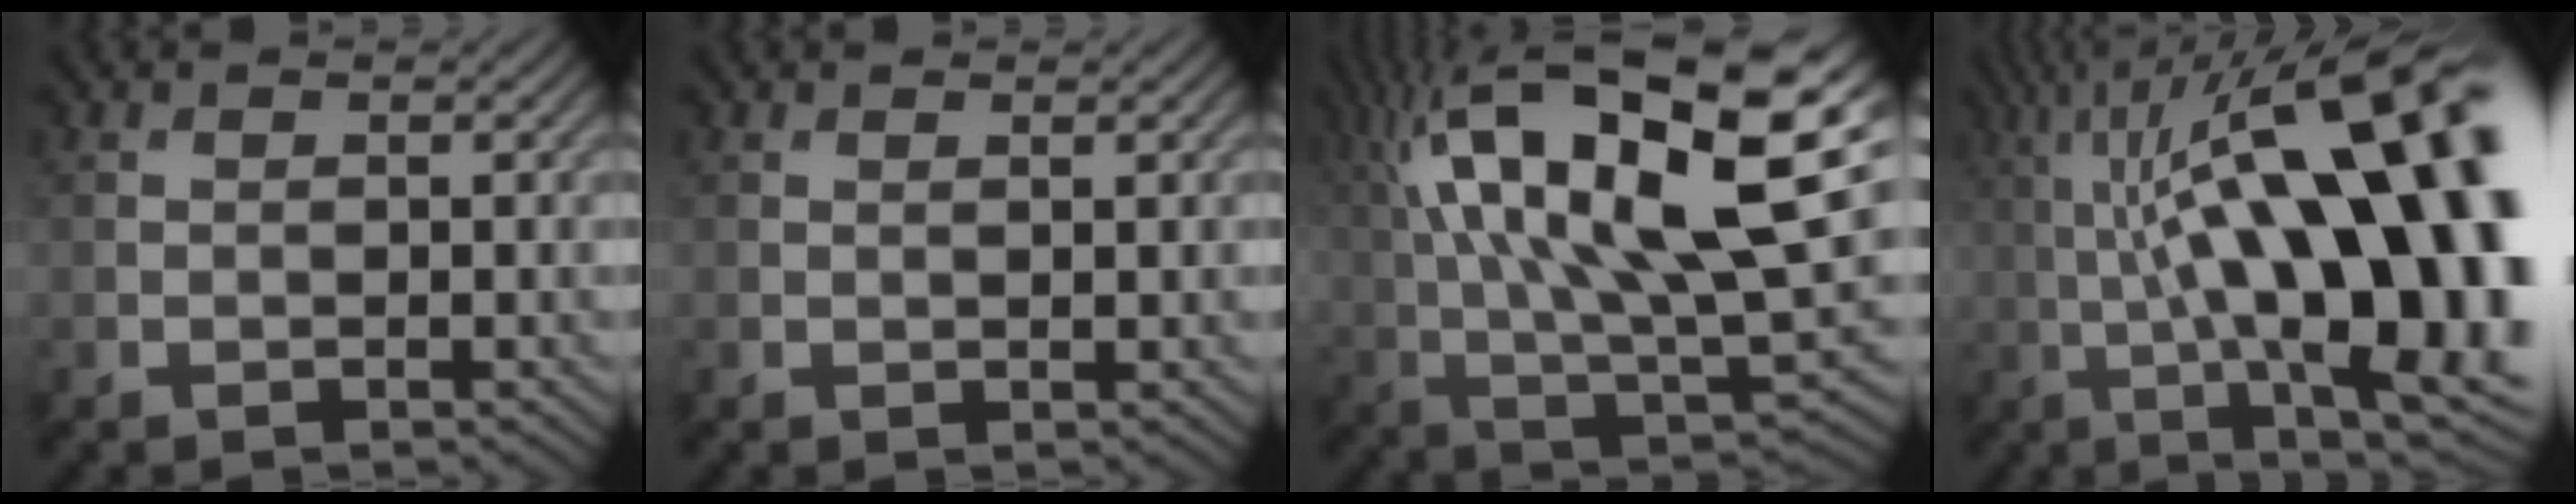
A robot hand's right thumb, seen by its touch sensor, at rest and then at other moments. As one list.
[{"total": 1.1, "force": [0.5, 0.3, 0.9], "torque": [-0.010, 0.004, 0.008]}, {"total": 20.4, "force": [6.6, 8.0, 17.6], "torque": [-0.317, 0.031, 0.111]}, {"total": 22.9, "force": [1.6, 7.0, 21.7], "torque": [-0.329, 0.038, 0.025]}]